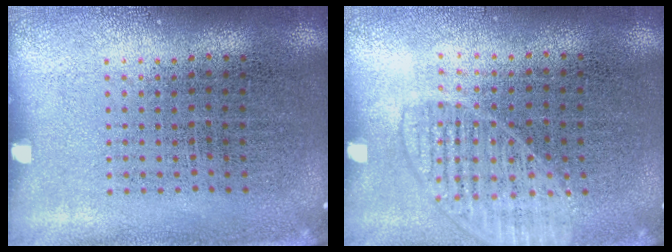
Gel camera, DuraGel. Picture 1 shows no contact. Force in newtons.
{"total": 1.4, "press": 1.3, "slide": 0.6}